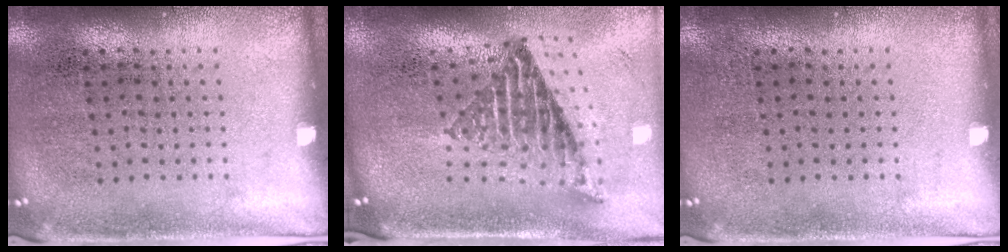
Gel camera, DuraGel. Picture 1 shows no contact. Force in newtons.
{"total": 1.9, "press": 1.3, "slide": 1.5}
{"total": 0.0}